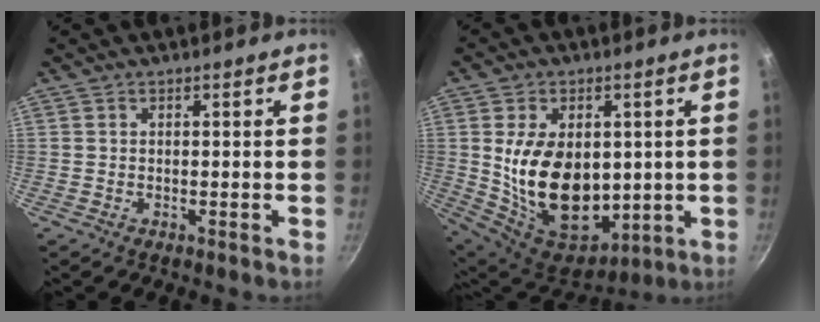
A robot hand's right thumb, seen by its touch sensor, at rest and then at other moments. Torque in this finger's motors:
{"motor_torque": [-1.15, 2.08, 0.24, 0.10, 0.23]}